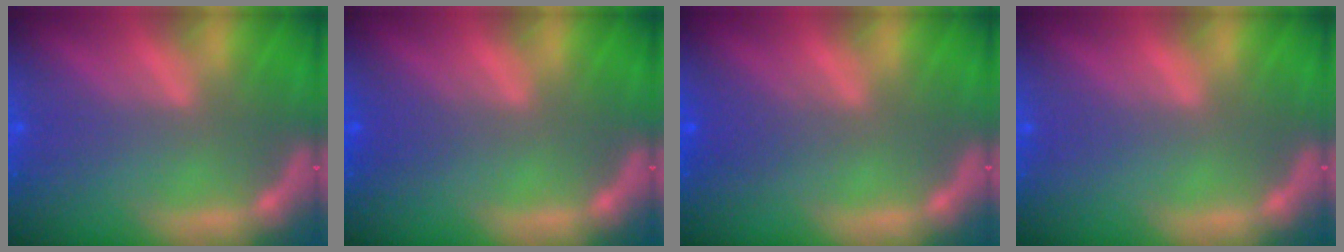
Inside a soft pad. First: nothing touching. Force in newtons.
{"total": 1.5}
{"total": 2.0}
{"total": 0.0}